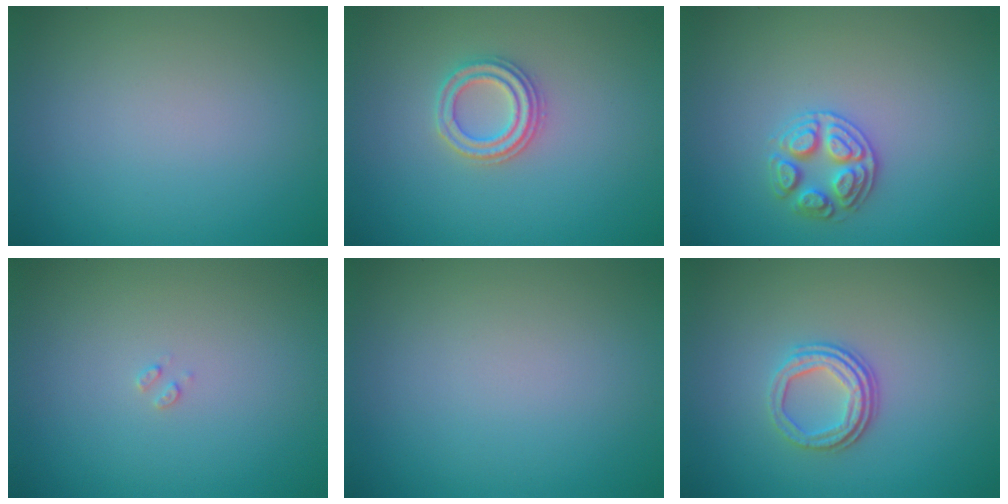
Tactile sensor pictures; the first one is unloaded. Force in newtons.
{"total": 2.5, "press": 2.4, "slide": 0.7}
{"total": 2.6, "press": 2.6, "slide": 0.4}
{"total": 0.6, "press": 0.6, "slide": 0.2}
{"total": 0.0}
{"total": 3.0, "press": 2.4, "slide": 1.9}